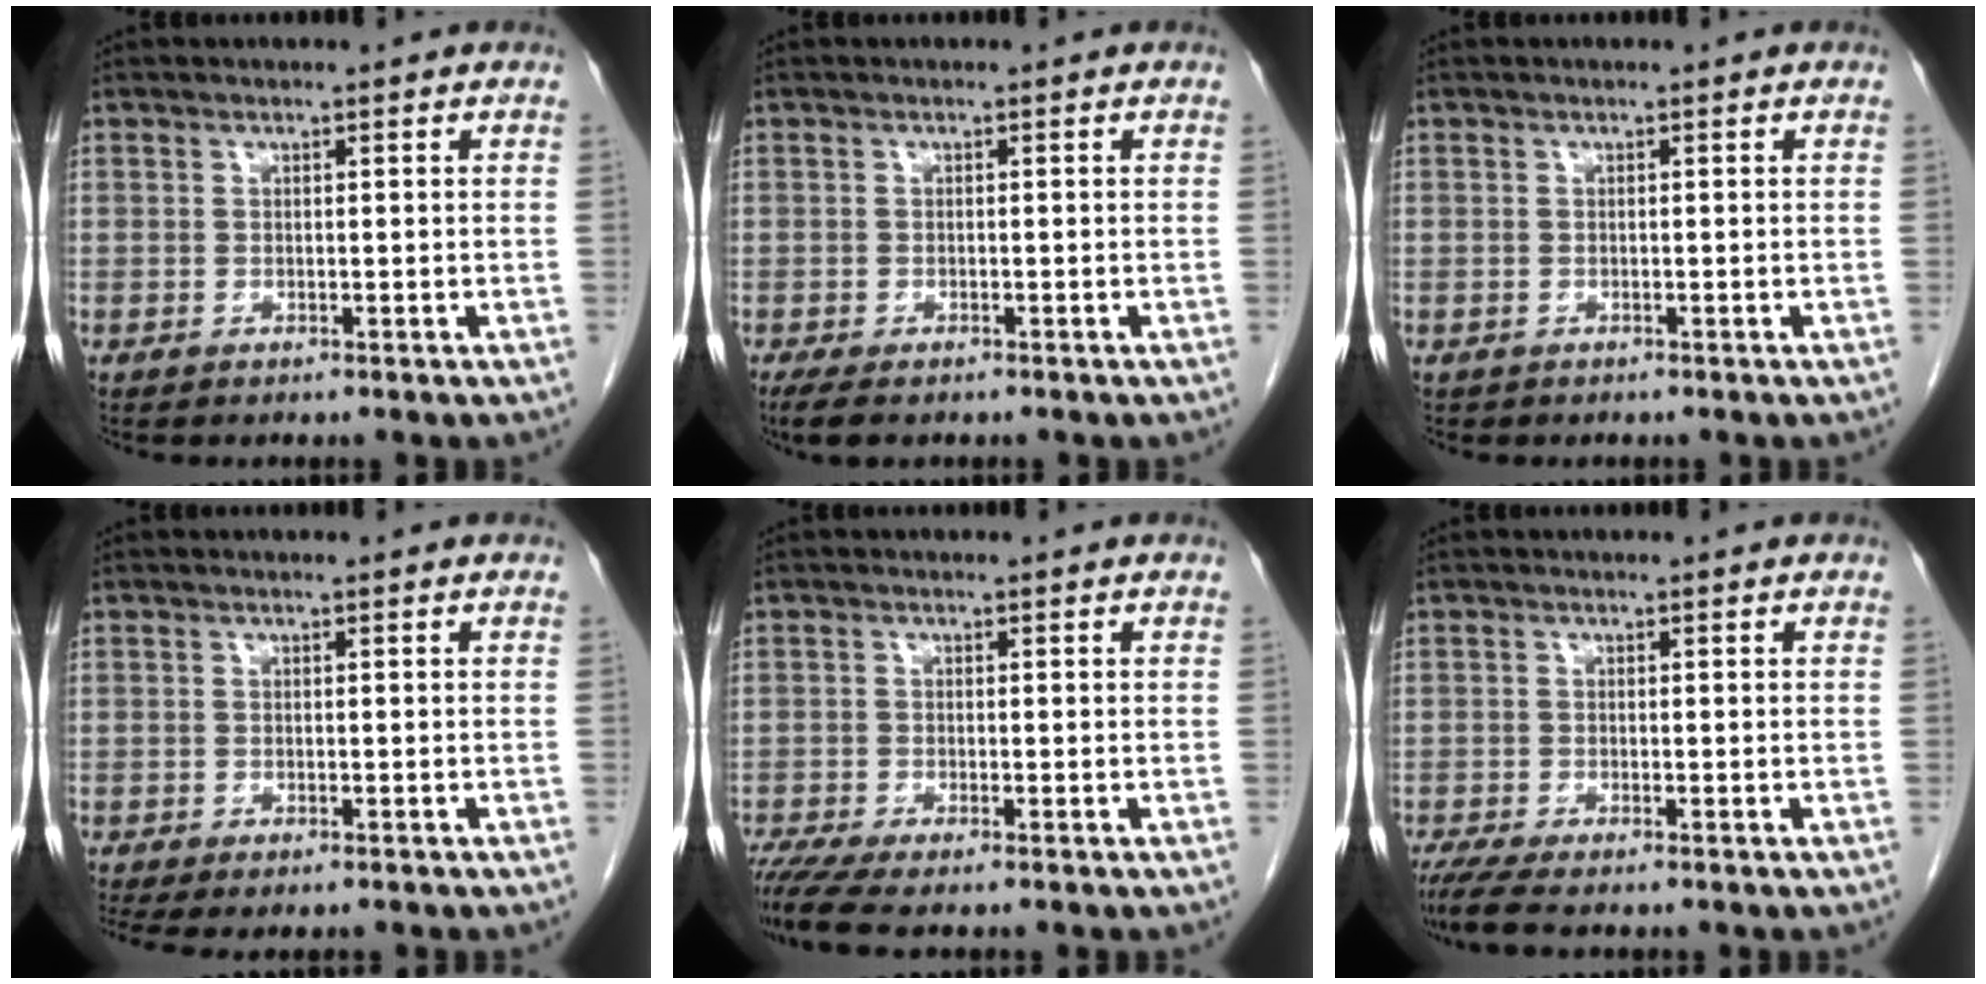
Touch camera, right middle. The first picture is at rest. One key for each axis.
{"total": 3.4, "fx": -2.5, "fy": 1.2, "fz": 2.0, "tx": -0.038, "ty": -0.010, "tz": -0.036}
{"total": 0.0}
{"total": 4.8, "fx": -3.9, "fy": 1.5, "fz": 2.4, "tx": -0.031, "ty": -0.007, "tz": -0.059}
{"total": 4.0, "fx": -3.3, "fy": -0.1, "fz": 2.4, "tx": -0.043, "ty": -0.011, "tz": -0.063}
{"total": 3.9, "fx": -3.0, "fy": 0.2, "fz": 2.4, "tx": -0.047, "ty": -0.011, "tz": -0.057}